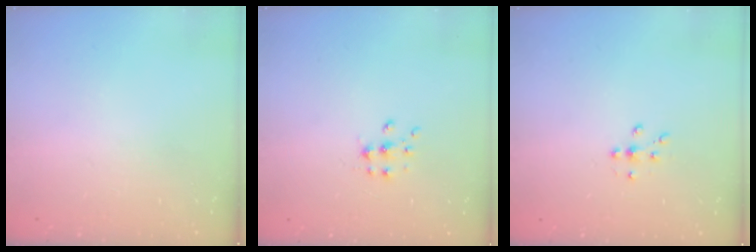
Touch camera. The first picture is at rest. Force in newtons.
{"total": 7.1, "press": 7.1, "slide": 0.6}
{"total": 5.7, "press": 5.5, "slide": 1.3}